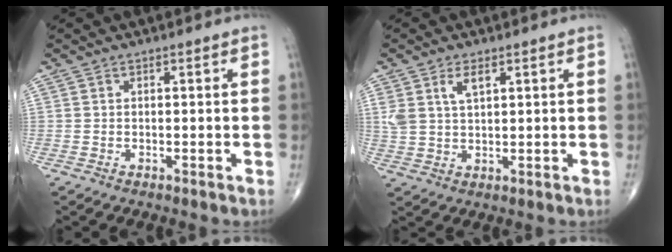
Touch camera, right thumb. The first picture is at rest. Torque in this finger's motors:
{"motor_torque": [0.01, 0.01, 0.32, 0.31, 0.02]}